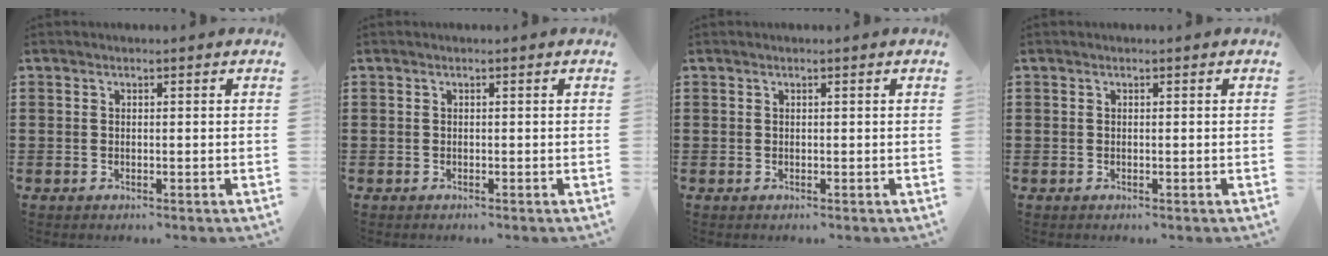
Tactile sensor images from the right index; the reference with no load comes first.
{"total": 0.0}
{"total": 0.0}
{"total": 0.0}